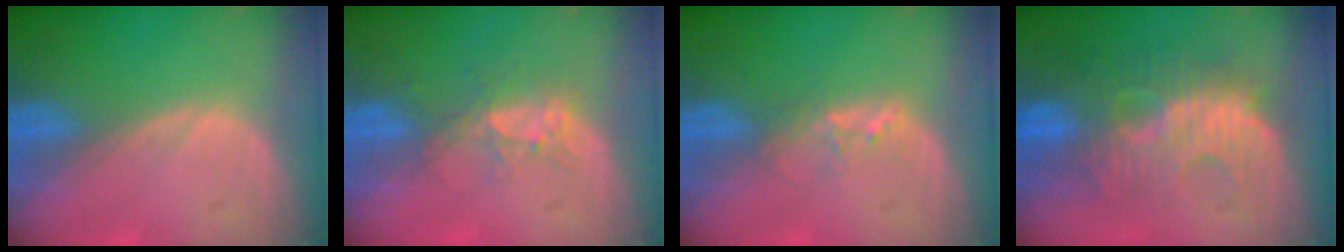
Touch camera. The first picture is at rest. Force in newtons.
{"total": 4.0, "press": 3.5, "slide": 1.9}
{"total": 2.0, "press": 1.9, "slide": 0.4}
{"total": 10.0, "press": 9.6, "slide": 2.7}